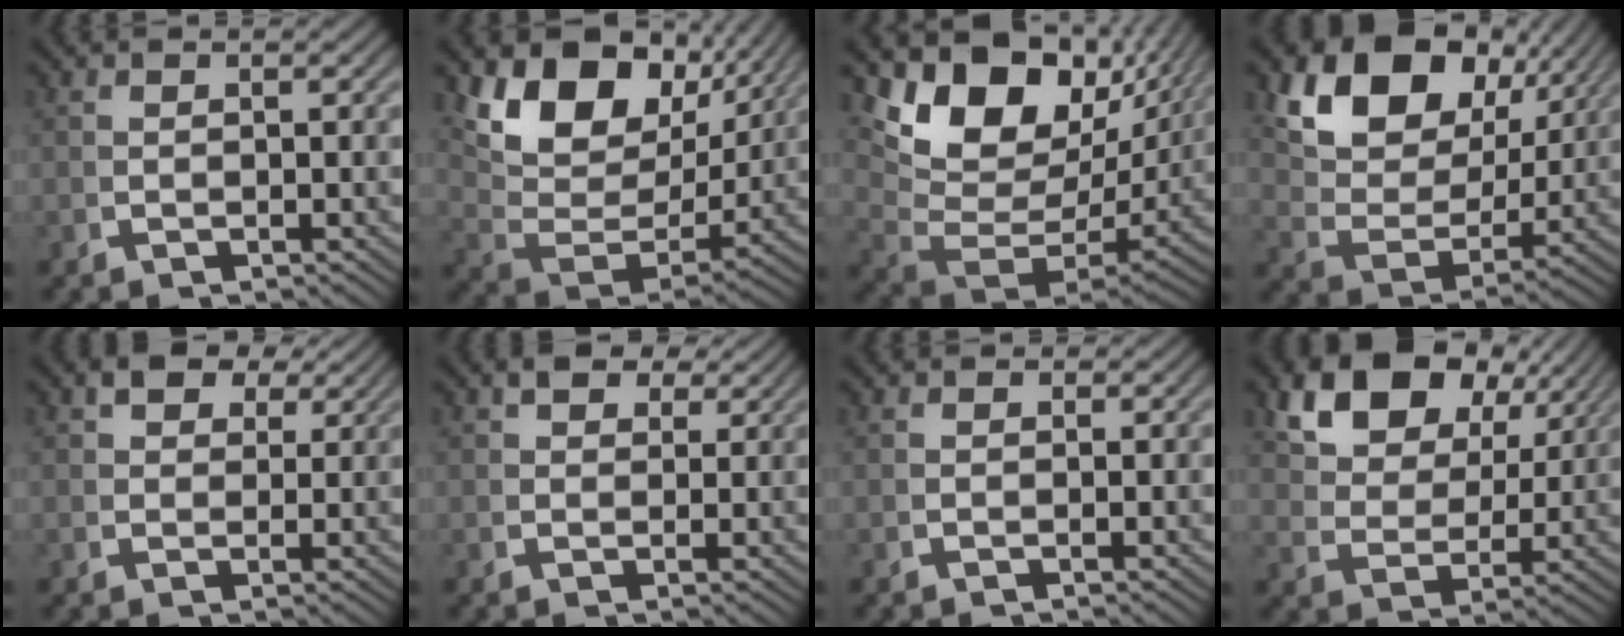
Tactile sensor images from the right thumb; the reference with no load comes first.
{"total": 12.2, "force": [4.1, 7.5, 8.8], "torque": [-0.165, -0.005, 0.068]}
{"total": 13.5, "force": [1.6, 9.0, 9.9], "torque": [-0.188, -0.034, 0.038]}
{"total": 12.1, "force": [5.2, 7.2, 8.3], "torque": [-0.161, 0.006, 0.086]}
{"total": 4.3, "force": [3.1, 2.1, 1.9], "torque": [-0.031, 0.002, 0.053]}
{"total": 3.5, "force": [2.7, 1.7, 1.5], "torque": [-0.019, 0.000, 0.045]}
{"total": 0.6, "force": [0.4, 0.5, 0.1], "torque": [0.000, -0.004, 0.005]}
{"total": 9.1, "force": [5.3, 4.8, 5.6], "torque": [-0.112, 0.009, 0.095]}